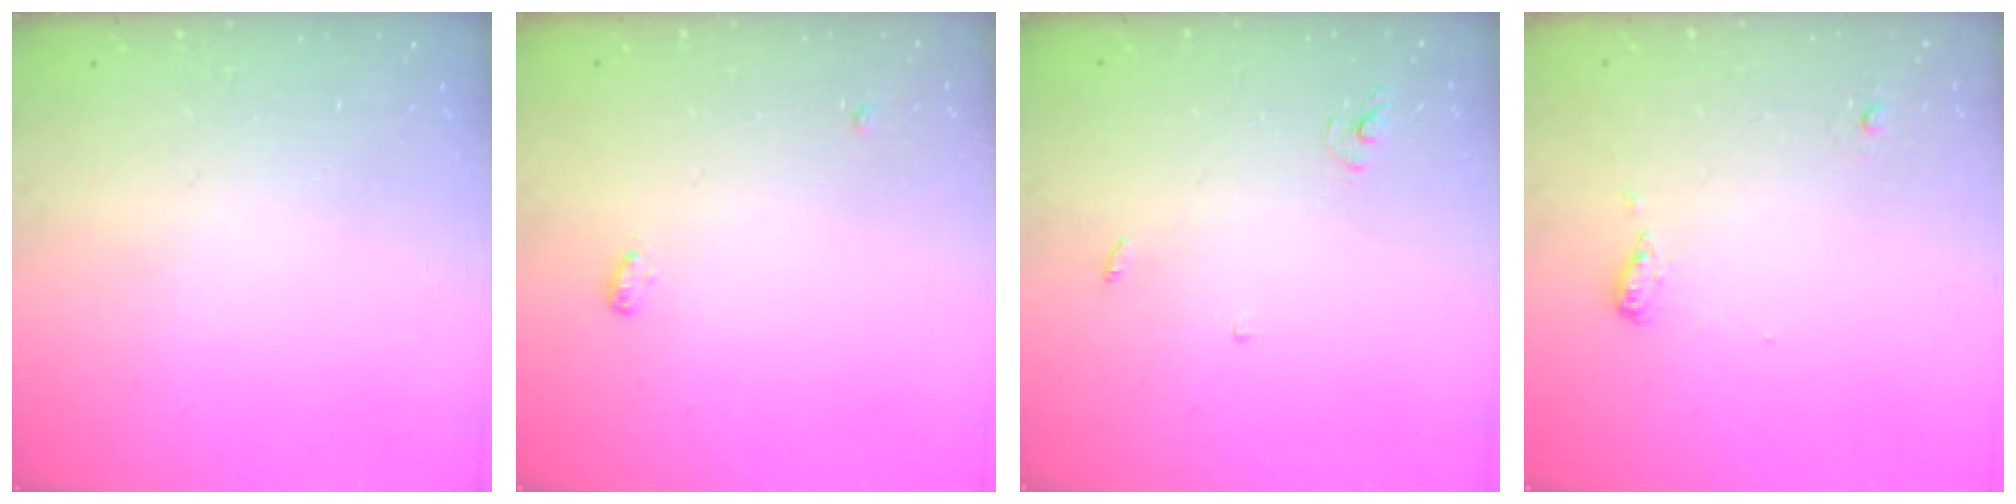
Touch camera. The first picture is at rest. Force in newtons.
{"total": 7.9, "press": 4.2, "slide": 6.7}
{"total": 2.5, "press": 2.5, "slide": 0.1}
{"total": 7.0, "press": 6.3, "slide": 2.9}